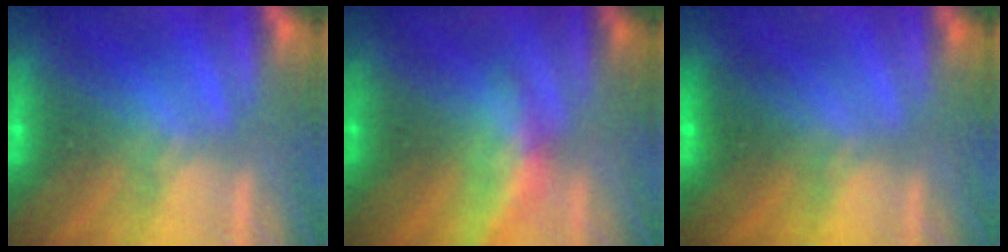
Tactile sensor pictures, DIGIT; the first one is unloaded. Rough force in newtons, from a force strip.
{"total": 2.1}
{"total": 2.8}